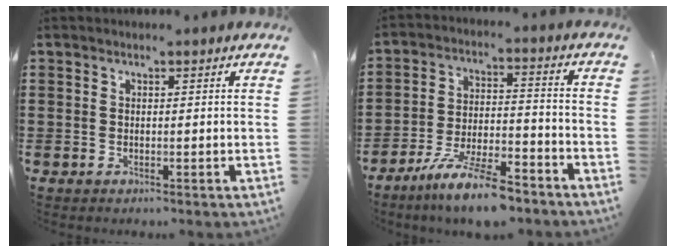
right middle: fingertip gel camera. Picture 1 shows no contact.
{"total": 10.2, "force": [-8.4, 1.3, 5.6], "torque": [-0.113, 0.010, -0.161]}